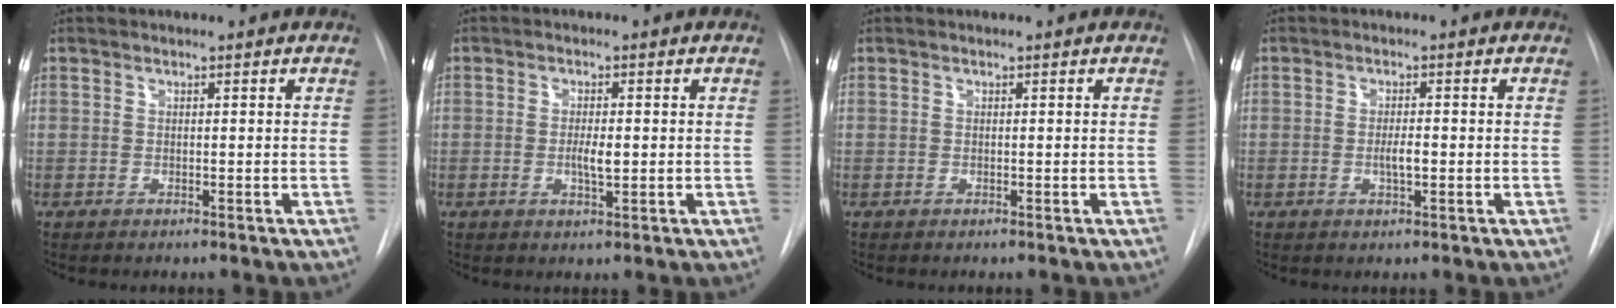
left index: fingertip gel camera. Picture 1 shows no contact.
{"total": 2.8, "force": [-0.4, 0.7, 2.6], "torque": [-0.048, -0.003, -0.006]}
{"total": 0.0}
{"total": 2.2, "force": [-0.6, 0.5, 2.1], "torque": [-0.039, -0.001, -0.010]}